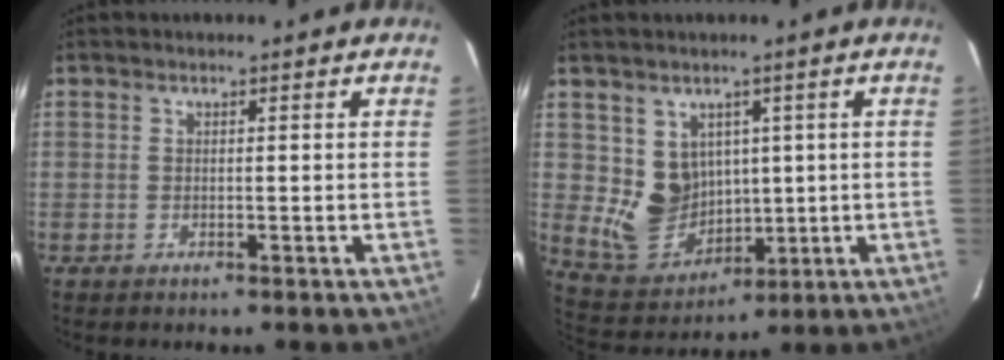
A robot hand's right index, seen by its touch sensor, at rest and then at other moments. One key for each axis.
{"total": 8.8, "fx": 2.0, "fy": 8.0, "fz": 3.1, "tx": -0.067, "ty": -0.003, "tz": 0.062}